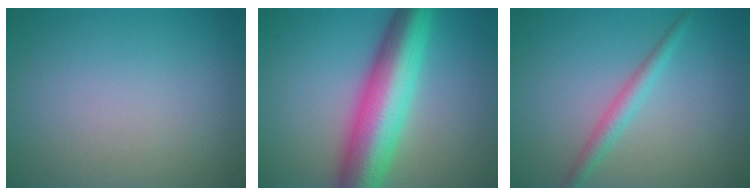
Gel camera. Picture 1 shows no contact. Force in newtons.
{"total": 10.0, "press": 10.0, "slide": 0.1}
{"total": 2.2, "press": 2.2, "slide": 0.0}